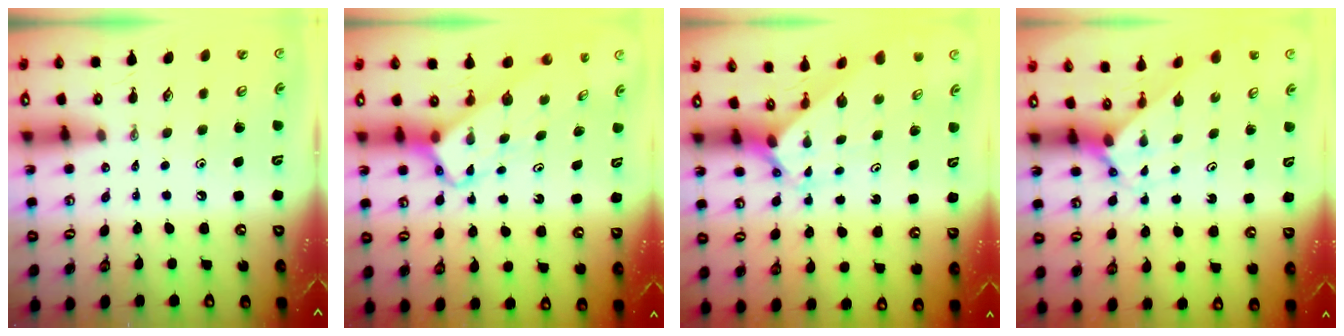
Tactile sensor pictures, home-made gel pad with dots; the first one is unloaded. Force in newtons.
{"total": 3.9, "press": 3.8, "slide": 0.3}
{"total": 2.4, "press": 2.4, "slide": 0.2}
{"total": 2.3, "press": 2.3, "slide": 0.2}